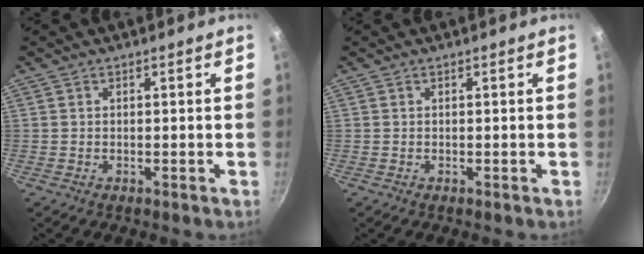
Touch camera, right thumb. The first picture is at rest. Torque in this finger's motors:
{"motor_torque": [-0.04, -0.04, 0.11, 0.11, 0.04]}